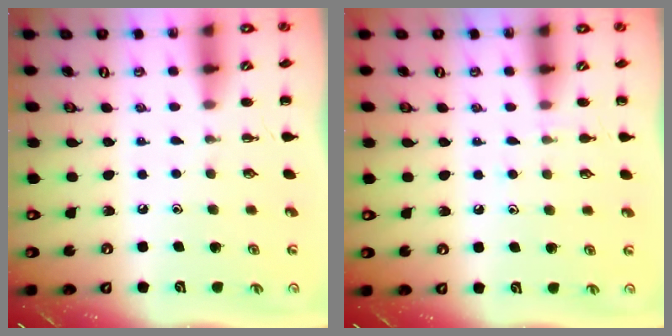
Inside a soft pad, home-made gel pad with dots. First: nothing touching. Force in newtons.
{"total": 5.9, "press": 5.6, "slide": 1.9}